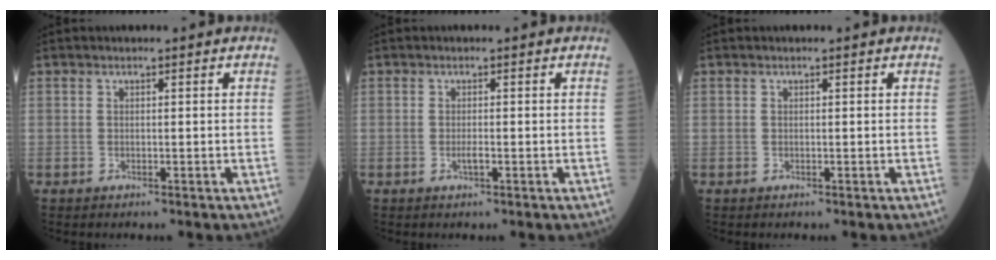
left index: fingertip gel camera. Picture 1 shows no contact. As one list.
[{"total": 1.0, "force": [-0.4, 0.1, 0.9], "torque": [-0.022, -0.001, -0.006]}, {"total": 0.0}]